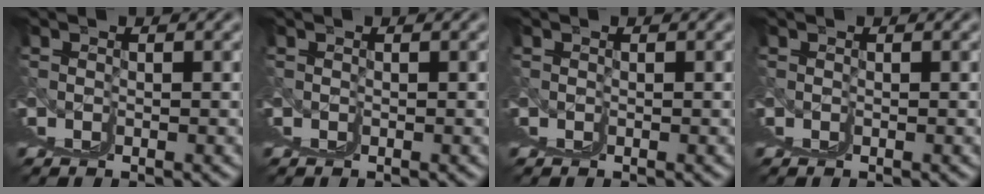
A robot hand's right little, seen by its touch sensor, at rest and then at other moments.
{"total": 0.0}
{"total": 0.0}
{"total": 0.0}